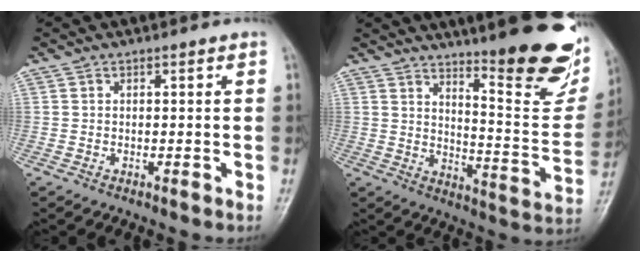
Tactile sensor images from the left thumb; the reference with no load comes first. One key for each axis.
{"total": 22.8, "fx": 15.0, "fy": 5.2, "fz": 16.4, "tx": -0.185, "ty": -0.097, "tz": 0.206}